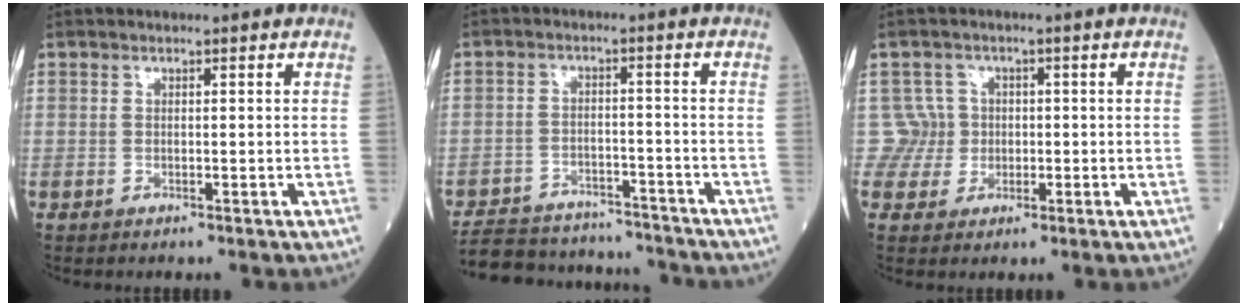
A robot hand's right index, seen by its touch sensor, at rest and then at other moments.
{"total": 14.5, "force": [-13.5, 4.1, 3.2], "torque": [-0.058, 0.018, -0.194]}
{"total": 3.9, "force": [0.0, 3.8, -0.8], "torque": [0.039, 0.011, -0.004]}